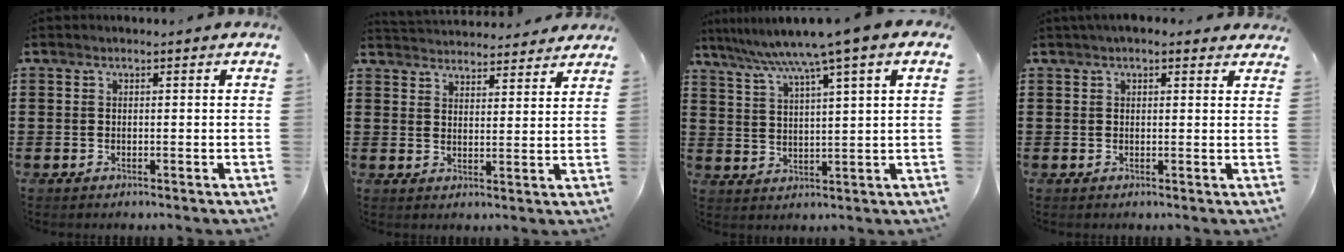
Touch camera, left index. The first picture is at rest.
{"total": 3.9, "force": [3.9, 0.4, 0.1], "torque": [-0.014, -0.015, 0.071]}
{"total": 7.0, "force": [5.1, -0.4, 4.8], "torque": [-0.110, -0.025, 0.081]}
{"total": 2.2, "force": [1.6, 1.1, 1.0], "torque": [-0.024, 0.008, 0.029]}